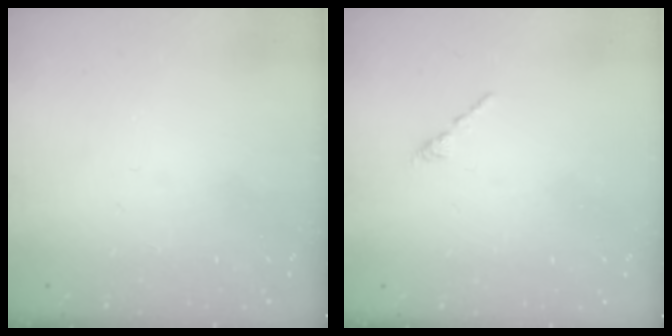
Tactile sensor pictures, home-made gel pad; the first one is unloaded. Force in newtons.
{"total": 0.6, "press": 0.5, "slide": 0.3}